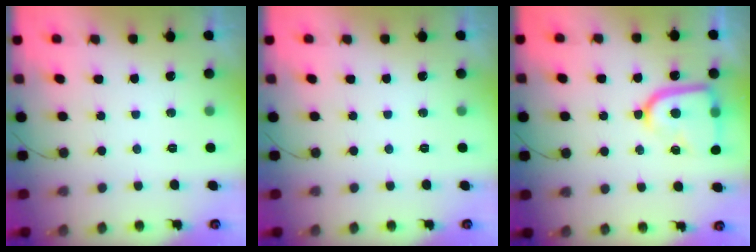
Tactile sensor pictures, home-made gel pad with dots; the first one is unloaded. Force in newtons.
{"total": 0.0}
{"total": 15.2, "press": 15.1, "slide": 1.5}